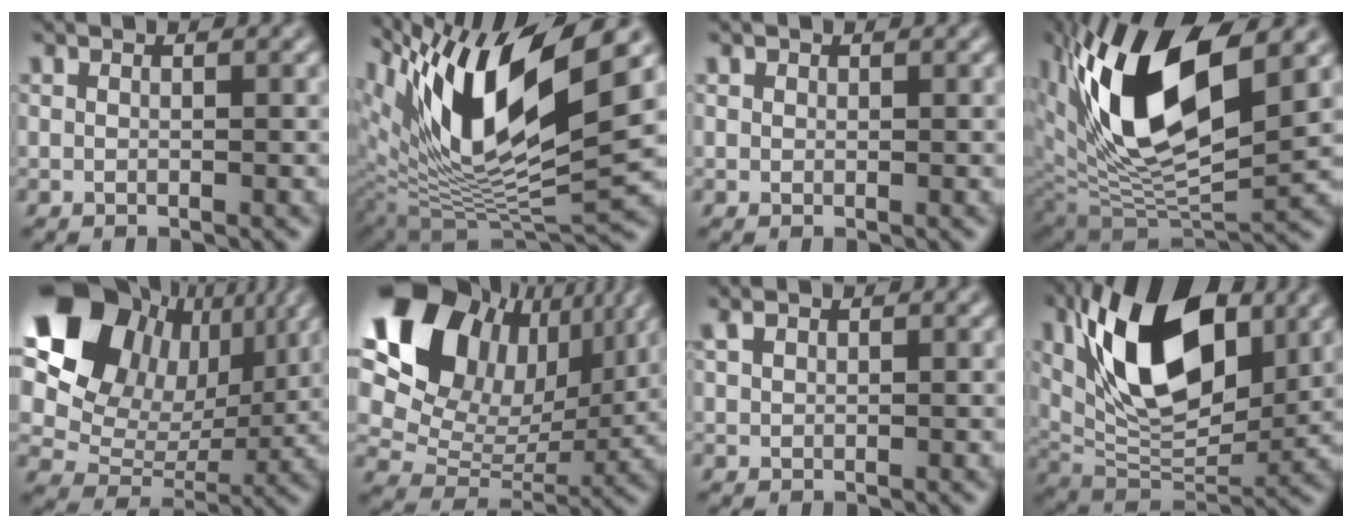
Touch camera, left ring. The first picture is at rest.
{"total": 12.4, "force": [5.1, 4.0, 10.6], "torque": [-0.201, 0.002, 0.106]}
{"total": 0.0}
{"total": 12.0, "force": [4.0, 5.4, 10.0], "torque": [-0.191, 0.003, 0.085]}
{"total": 12.0, "force": [5.4, 8.8, 6.1], "torque": [-0.144, 0.029, 0.102]}
{"total": 14.5, "force": [6.4, 10.3, 8.0], "torque": [-0.189, 0.039, 0.133]}
{"total": 1.1, "force": [0.7, 0.6, 0.7], "torque": [-0.019, 0.009, 0.020]}
{"total": 12.8, "force": [3.9, 6.9, 10.0], "torque": [-0.165, 0.013, 0.069]}